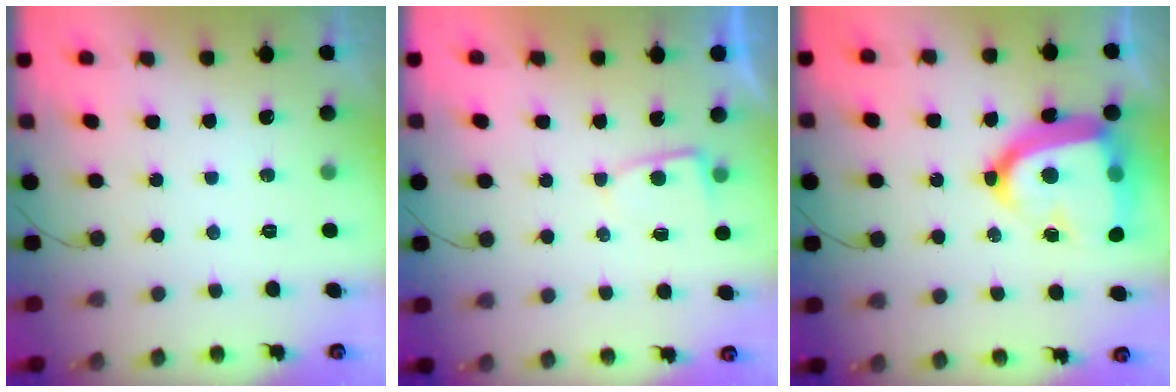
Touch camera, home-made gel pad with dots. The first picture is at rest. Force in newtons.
{"total": 2.8, "press": 2.7, "slide": 0.4}
{"total": 23.4, "press": 23.3, "slide": 1.9}